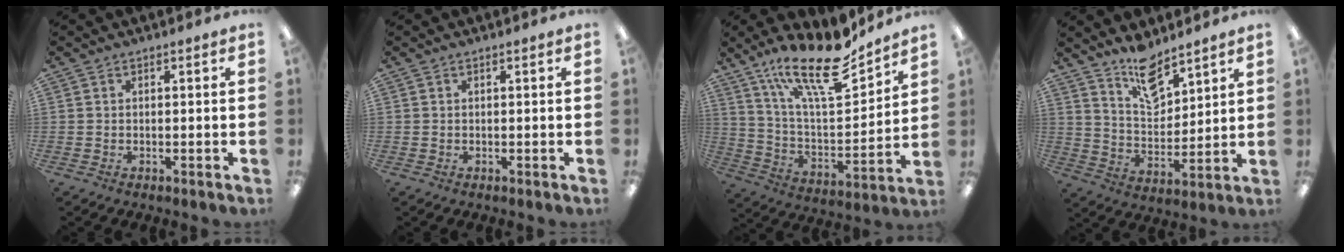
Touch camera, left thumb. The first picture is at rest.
{"total": 0.0}
{"total": 21.0, "force": [15.1, 6.2, 13.1], "torque": [-0.235, -0.097, 0.259]}
{"total": 11.1, "force": [9.2, 4.2, 4.5], "torque": [-0.079, -0.059, 0.168]}